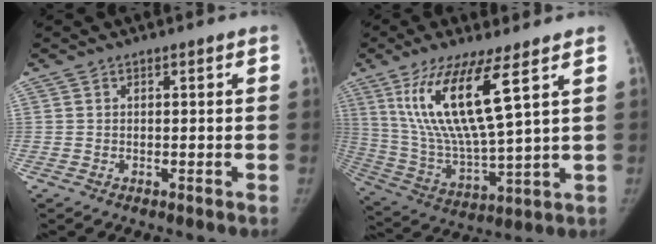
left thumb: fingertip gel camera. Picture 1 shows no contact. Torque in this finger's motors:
{"motor_torque": [1.61, 1.76, 1.83, -0.94, 0.18]}